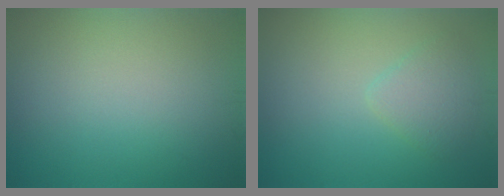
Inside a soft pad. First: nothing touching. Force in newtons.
{"total": 2.0, "press": 2.0, "slide": 0.2}